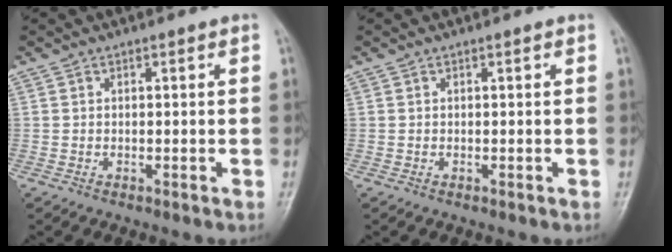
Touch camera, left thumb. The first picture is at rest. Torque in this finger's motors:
{"motor_torque": [0.00, 0.00, -0.03, 0.01, 0.00]}